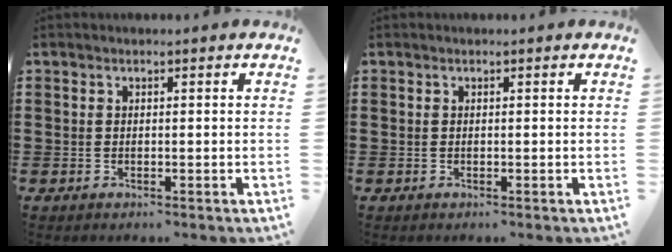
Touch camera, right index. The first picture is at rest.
{"total": 0.0}